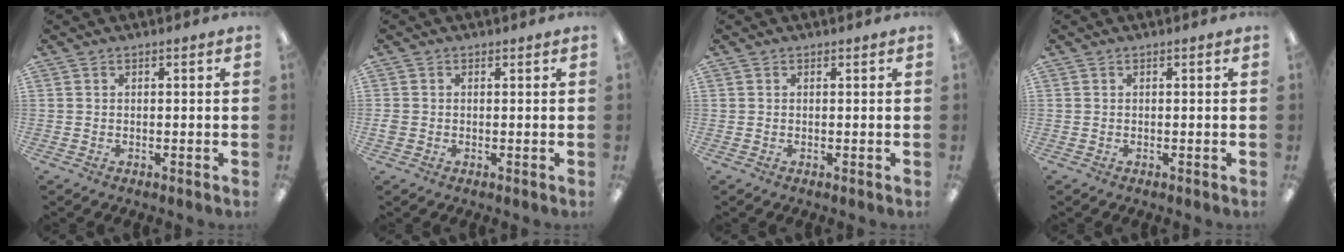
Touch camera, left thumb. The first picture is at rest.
{"total": 1.5, "force": [-0.2, 1.4, 0.6], "torque": [-0.010, 0.004, -0.003]}
{"total": 0.0}
{"total": 0.0}